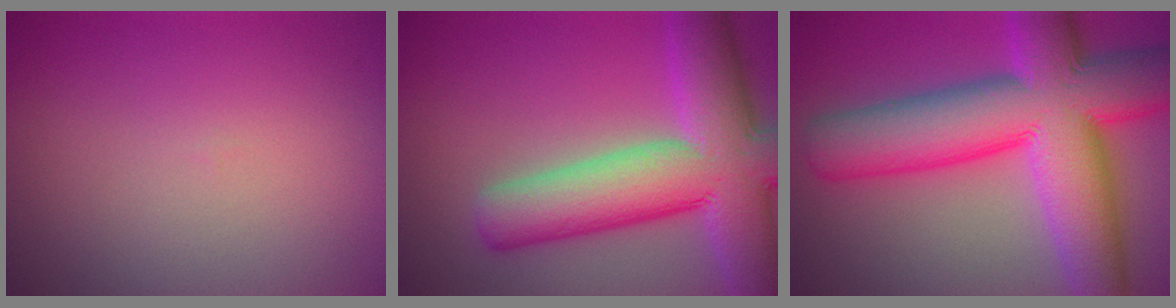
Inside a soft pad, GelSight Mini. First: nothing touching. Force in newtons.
{"total": 11.8, "press": 11.8, "slide": 0.7}
{"total": 14.6, "press": 14.6, "slide": 0.4}